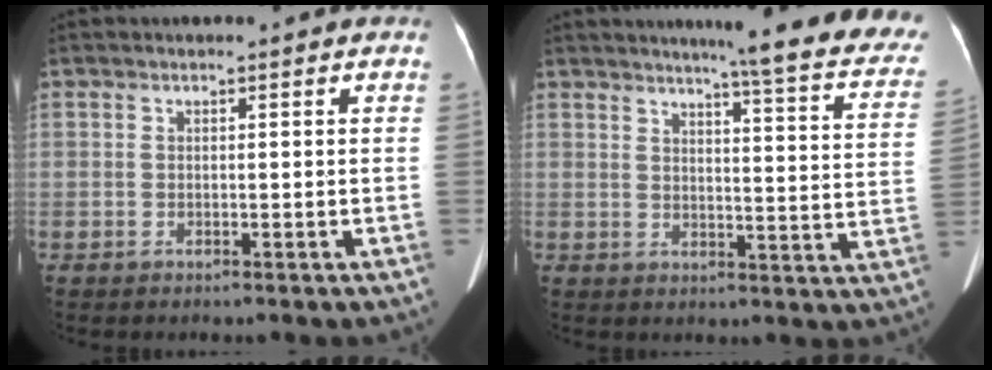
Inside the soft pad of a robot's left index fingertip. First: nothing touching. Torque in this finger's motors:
{"motor_torque": [0.00, -2.14, 0.14, 0.01]}